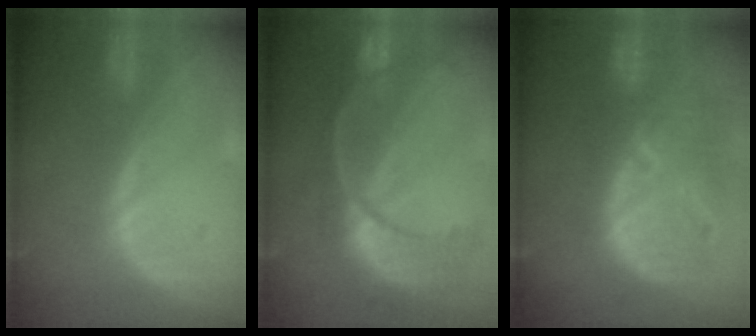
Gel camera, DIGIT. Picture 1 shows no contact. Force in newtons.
{"total": 11.2, "press": 9.4, "slide": 6.2}
{"total": 13.1, "press": 11.4, "slide": 6.5}